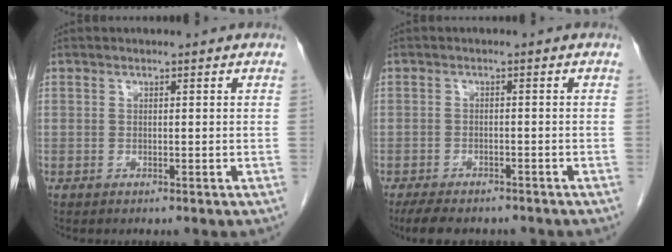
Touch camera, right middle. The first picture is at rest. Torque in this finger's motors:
{"motor_torque": [0.07, -0.06, 0.03, 0.03]}